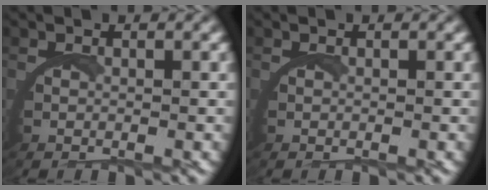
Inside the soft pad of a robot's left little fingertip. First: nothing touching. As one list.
[{"total": 0.0}]